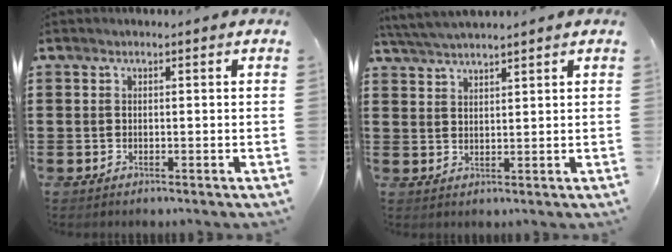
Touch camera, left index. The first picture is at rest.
{"total": 3.0, "force": [2.9, -0.4, 0.8], "torque": [-0.025, -0.006, 0.054]}